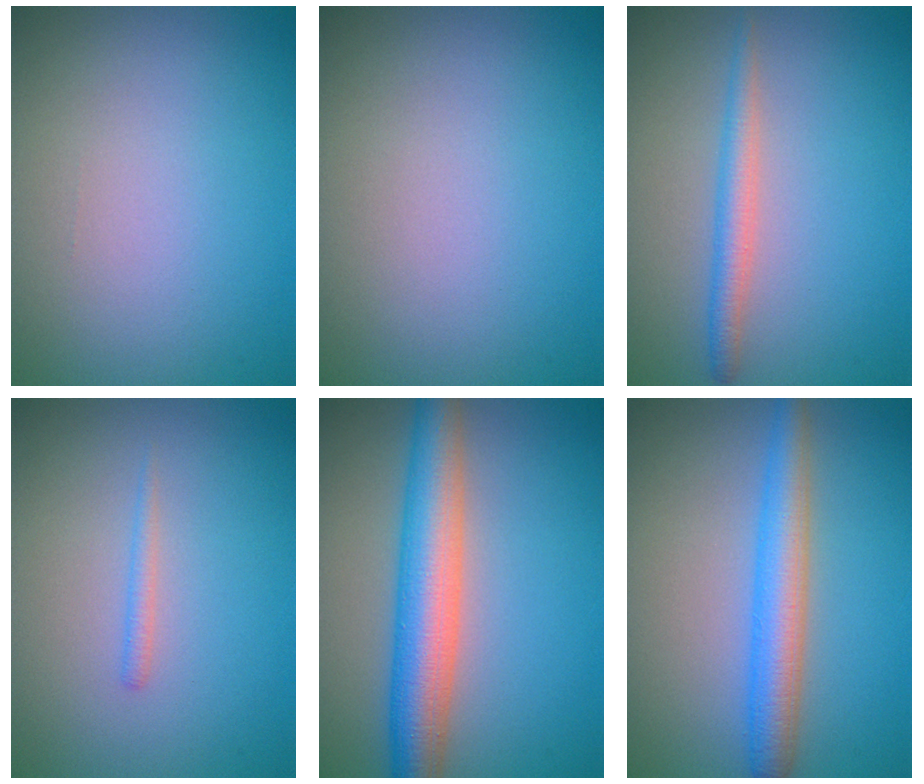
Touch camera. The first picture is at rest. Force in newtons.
{"total": 0.0}
{"total": 2.2, "press": 2.2, "slide": 0.1}
{"total": 0.8, "press": 0.8, "slide": 0.1}
{"total": 6.9, "press": 6.8, "slide": 0.3}
{"total": 4.3, "press": 4.3, "slide": 0.0}